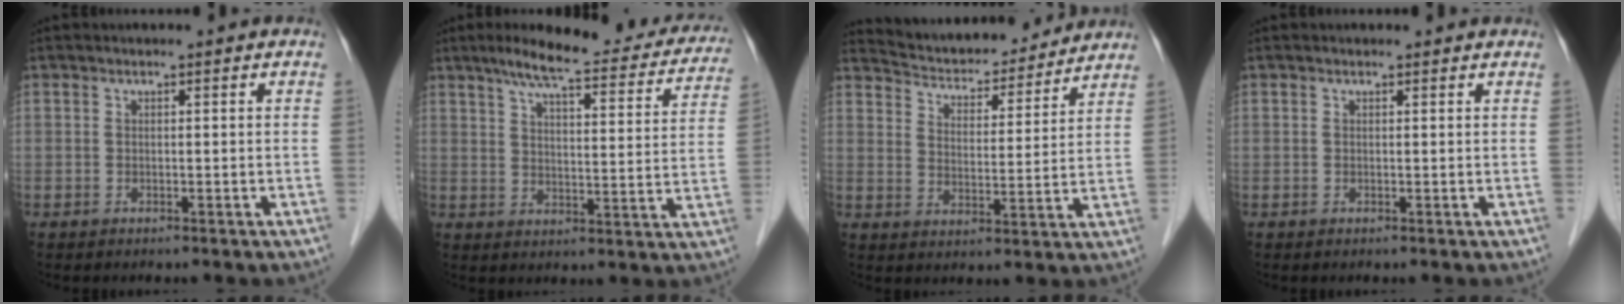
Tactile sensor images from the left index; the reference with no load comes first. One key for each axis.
{"total": 21.2, "fx": 17.6, "fy": 4.3, "fz": 10.9, "tx": -0.138, "ty": 0.011, "tz": 0.218}
{"total": 15.5, "fx": 14.7, "fy": 3.1, "fz": 3.7, "tx": -0.052, "ty": 0.006, "tz": 0.213}
{"total": 1.0, "fx": 0.9, "fy": 0.3, "fz": 0.0, "tx": -0.011, "ty": 0.001, "tz": 0.008}